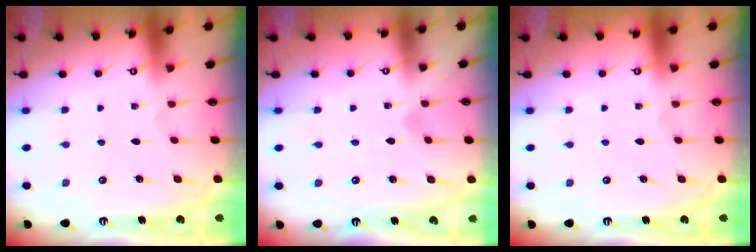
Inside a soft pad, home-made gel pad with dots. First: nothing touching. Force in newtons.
{"total": 0.0}
{"total": 0.0}